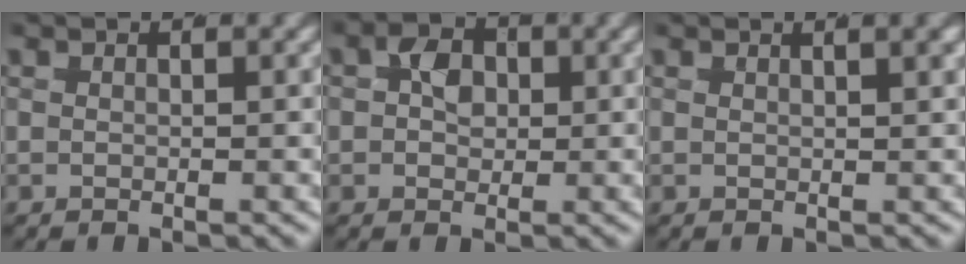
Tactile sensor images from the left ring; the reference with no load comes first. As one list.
[{"total": 3.1, "force": [-0.1, 2.5, 1.8], "torque": [-0.040, -0.010, 0.002]}, {"total": 1.9, "force": [1.3, 0.6, 1.3], "torque": [-0.011, 0.008, 0.016]}]